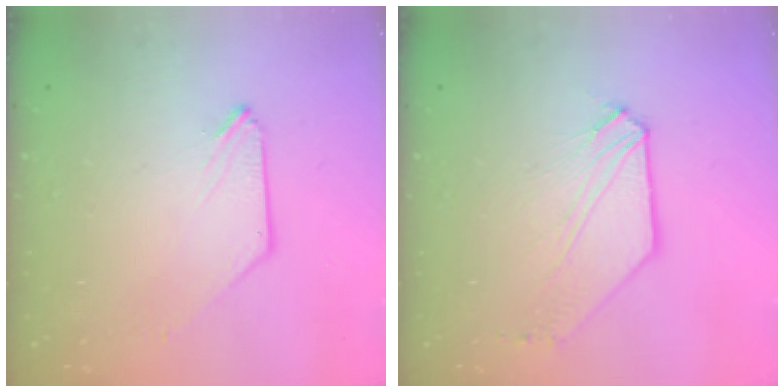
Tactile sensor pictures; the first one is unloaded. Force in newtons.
{"total": 6.2, "press": 6.2, "slide": 0.8}